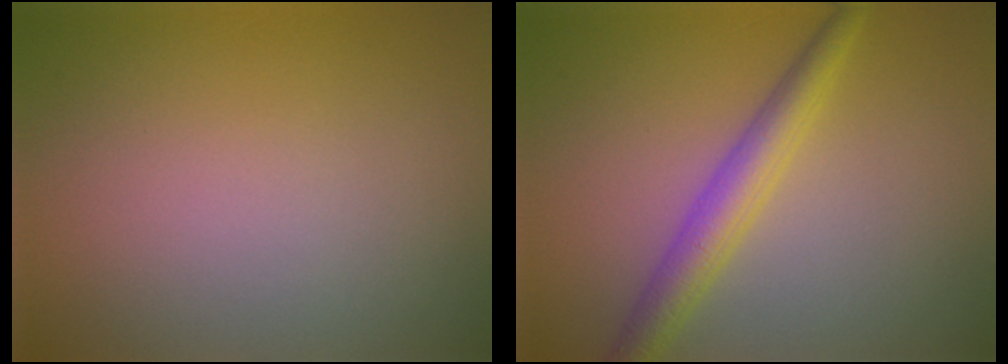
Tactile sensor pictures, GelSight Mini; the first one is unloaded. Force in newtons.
{"total": 3.7, "press": 3.7, "slide": 0.1}